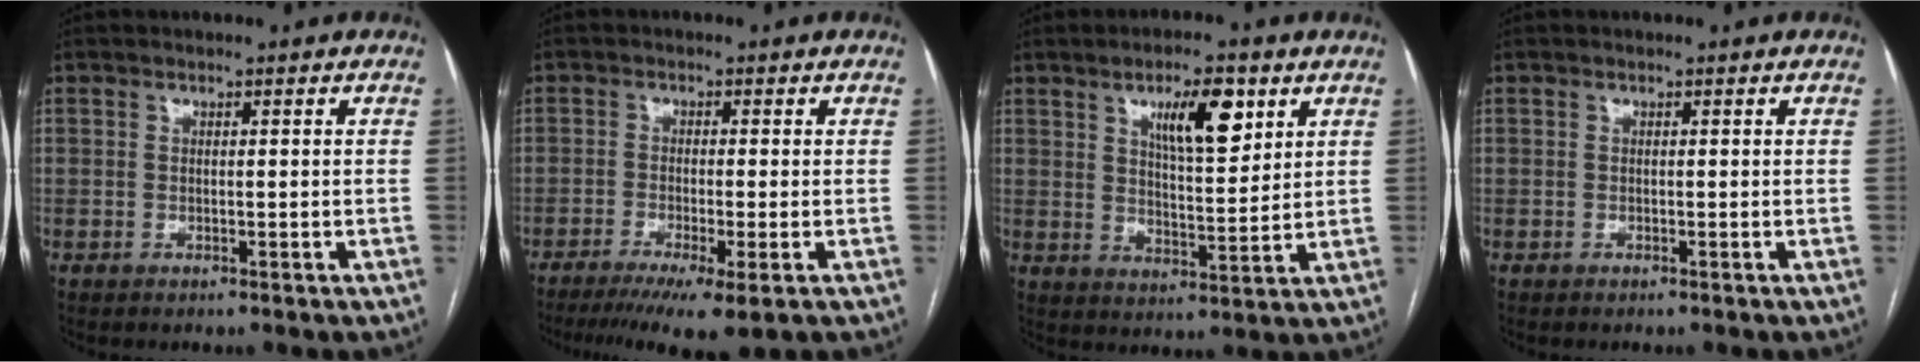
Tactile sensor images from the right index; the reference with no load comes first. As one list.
[{"total": 9.9, "force": [-6.5, 0.8, 7.4], "torque": [-0.112, -0.019, -0.101]}, {"total": 9.3, "force": [4.6, 2.6, 7.7], "torque": [-0.126, 0.003, 0.078]}, {"total": 0.0}]